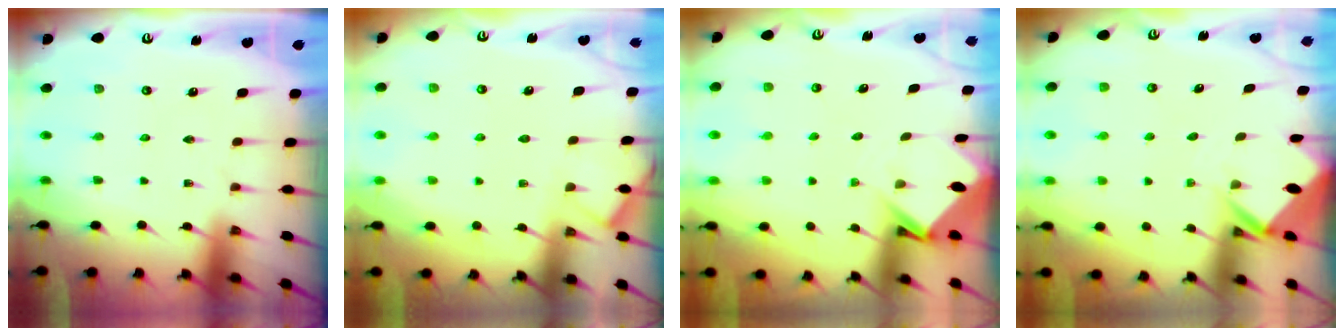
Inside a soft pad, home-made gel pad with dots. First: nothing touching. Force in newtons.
{"total": 3.6, "press": 3.6, "slide": 0.6}
{"total": 3.4, "press": 3.3, "slide": 0.3}
{"total": 3.3, "press": 3.3, "slide": 0.2}